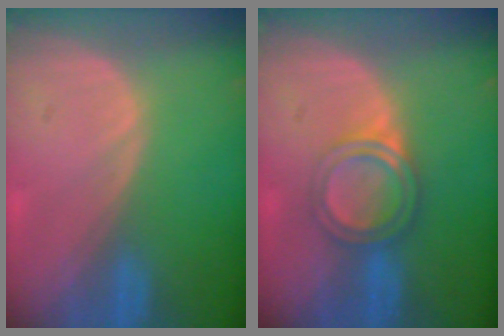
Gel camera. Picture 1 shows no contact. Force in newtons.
{"total": 5.0, "press": 4.5, "slide": 2.1}